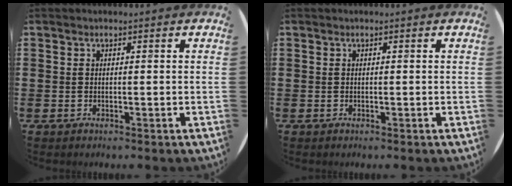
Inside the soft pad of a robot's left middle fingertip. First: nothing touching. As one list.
[{"total": 0.0}]